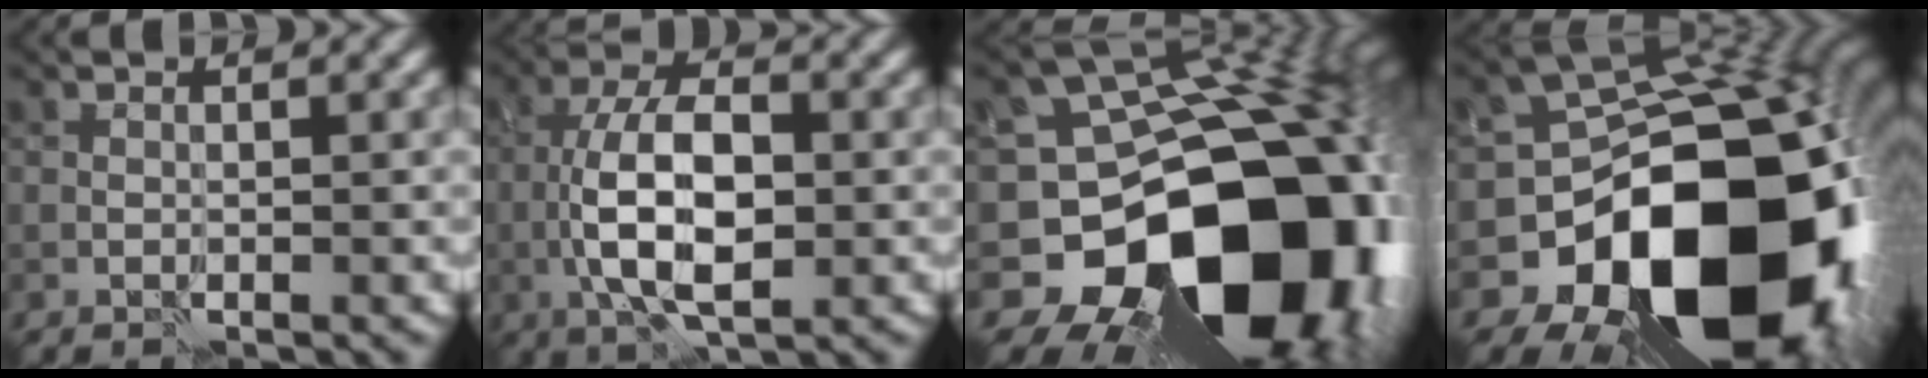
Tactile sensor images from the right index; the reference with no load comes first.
{"total": 8.0, "force": [-1.1, 3.7, 7.0], "torque": [-0.138, 0.008, -0.022]}
{"total": 19.5, "force": [-5.9, 14.4, 11.6], "torque": [-0.179, -0.028, -0.080]}
{"total": 19.4, "force": [-6.5, 14.2, 11.4], "torque": [-0.174, -0.047, -0.085]}